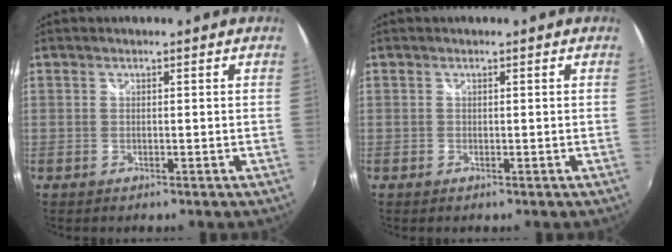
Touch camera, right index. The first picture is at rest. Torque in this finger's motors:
{"motor_torque": [0.05, -0.02, 0.04, -0.01]}